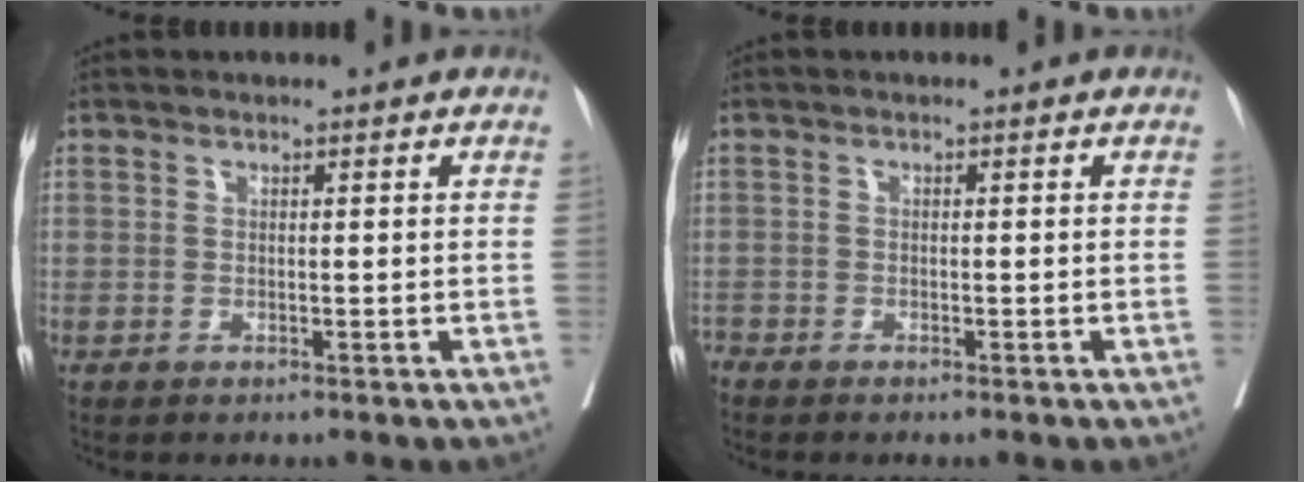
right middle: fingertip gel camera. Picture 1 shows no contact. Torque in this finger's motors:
{"motor_torque": [-0.33, -0.05, 0.01, -0.01]}